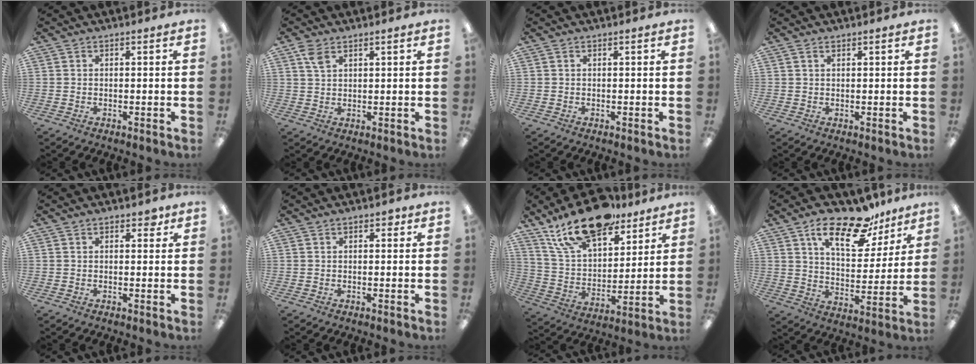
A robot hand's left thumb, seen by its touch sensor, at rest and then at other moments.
{"total": 3.5, "force": [2.4, 1.5, 2.1], "torque": [-0.039, -0.004, 0.042]}
{"total": 0.0}
{"total": 1.1, "force": [0.6, 0.5, 0.7], "torque": [-0.016, 0.001, 0.011]}
{"total": 2.0, "force": [1.3, 1.1, 1.1], "torque": [-0.008, -0.003, 0.019]}
{"total": 1.3, "force": [0.7, 0.7, 0.7], "torque": [-0.008, 0.000, 0.011]}
{"total": 19.5, "force": [14.2, 8.6, 10.2], "torque": [-0.180, -0.071, 0.251]}
{"total": 17.9, "force": [12.0, 7.7, 10.8], "torque": [-0.171, -0.058, 0.202]}